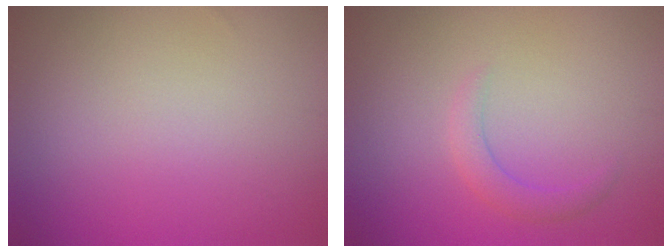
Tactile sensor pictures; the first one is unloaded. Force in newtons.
{"total": 1.7, "press": 1.7, "slide": 0.1}